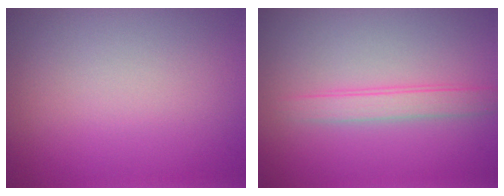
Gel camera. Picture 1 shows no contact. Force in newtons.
{"total": 2.2, "press": 2.2, "slide": 0.1}